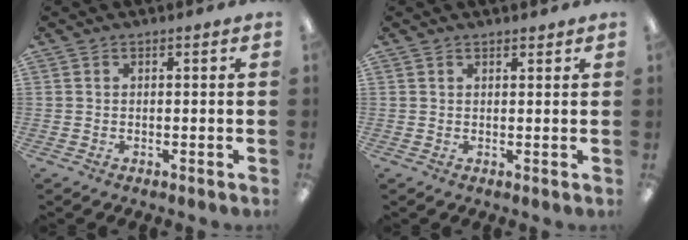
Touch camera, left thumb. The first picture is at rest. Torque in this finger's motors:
{"motor_torque": [-0.23, -0.11, -0.52, 0.13, 0.03]}